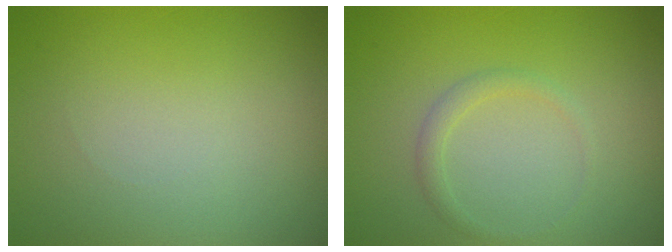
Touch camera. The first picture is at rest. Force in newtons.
{"total": 1.2, "press": 1.2, "slide": 0.0}